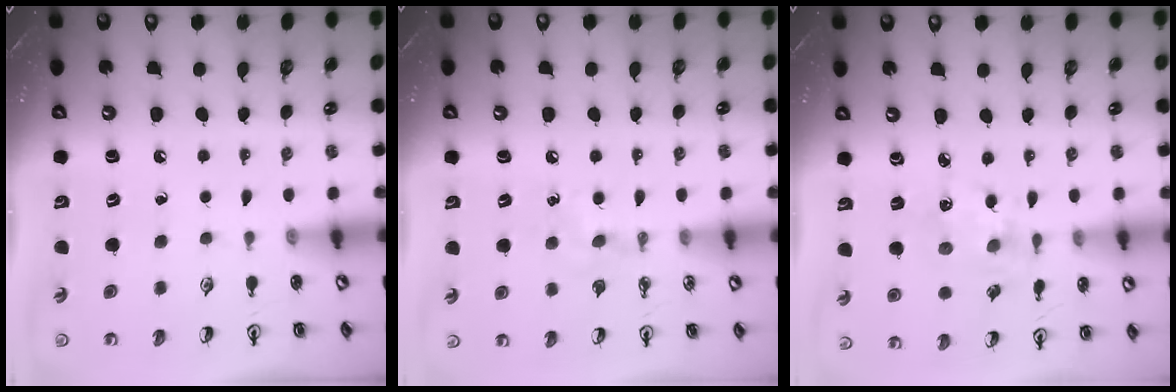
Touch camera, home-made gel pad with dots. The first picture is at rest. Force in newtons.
{"total": 6.6, "press": 6.6, "slide": 0.9}
{"total": 5.1, "press": 4.9, "slide": 1.4}